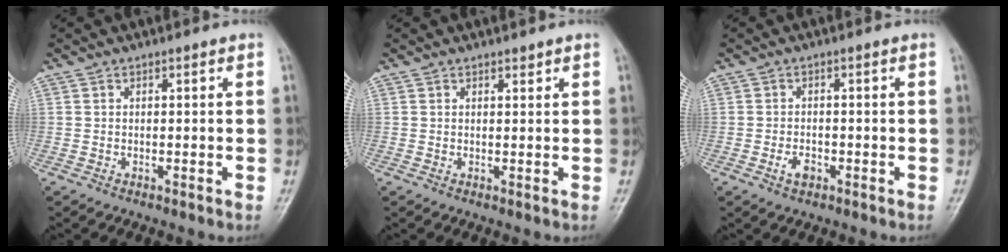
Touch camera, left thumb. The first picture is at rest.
{"total": 0.9, "force": [0.8, 0.3, 0.3], "torque": [-0.005, -0.007, 0.012]}
{"total": 2.3, "force": [-1.0, 1.4, 1.5], "torque": [-0.026, 0.006, -0.018]}